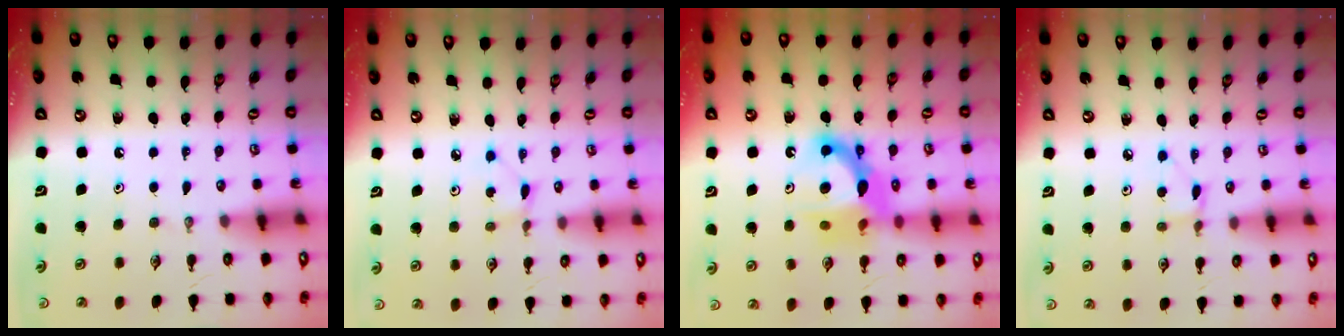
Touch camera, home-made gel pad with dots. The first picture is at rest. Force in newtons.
{"total": 1.2, "press": 1.2, "slide": 0.1}
{"total": 11.3, "press": 11.0, "slide": 2.4}
{"total": 2.6, "press": 2.6, "slide": 0.4}